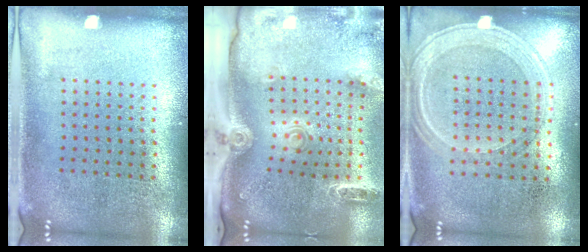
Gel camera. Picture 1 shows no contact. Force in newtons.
{"total": 2.8, "press": 2.0, "slide": 1.9}
{"total": 1.2, "press": 1.2, "slide": 0.3}